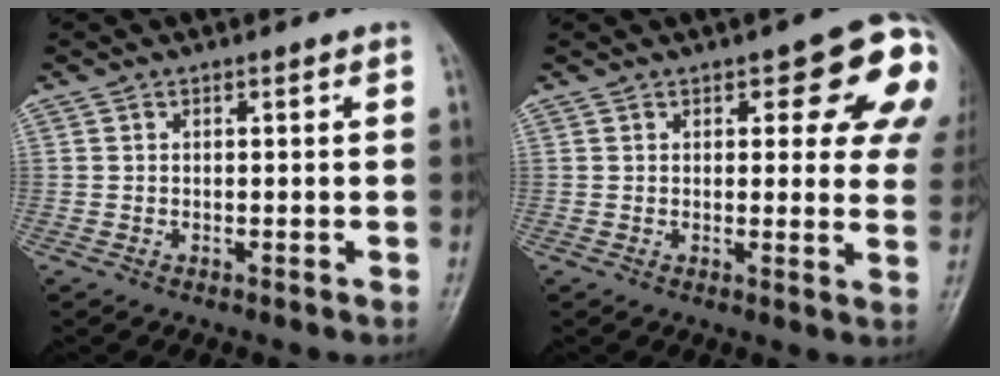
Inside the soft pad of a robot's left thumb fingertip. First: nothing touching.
{"total": 14.5, "force": [5.6, 5.7, 12.1], "torque": [-0.098, -0.016, 0.055]}